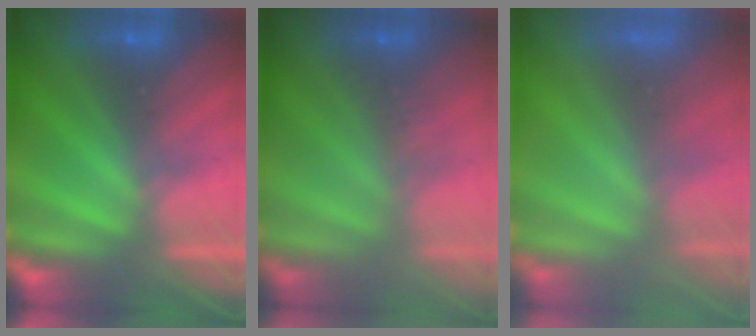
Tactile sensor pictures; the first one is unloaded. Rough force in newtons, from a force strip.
{"total": 2.9}
{"total": 6.8}